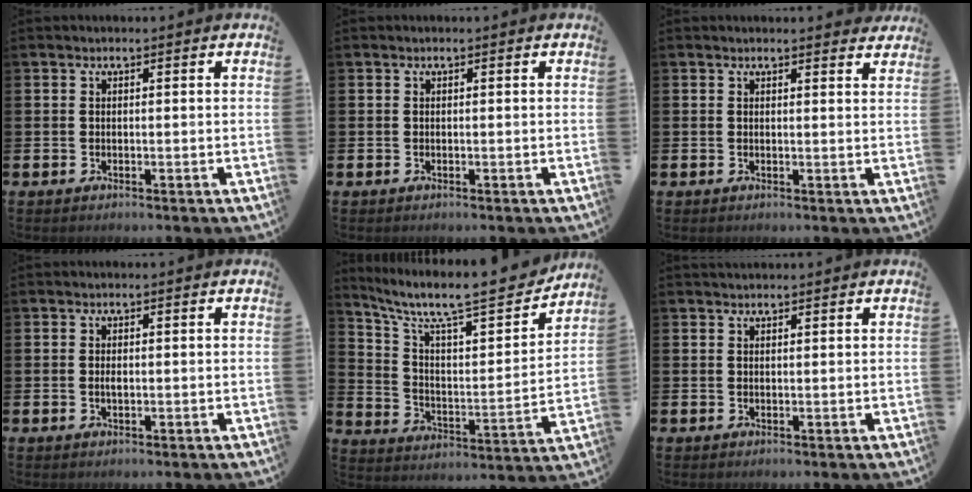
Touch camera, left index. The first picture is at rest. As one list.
[{"total": 0.0}, {"total": 1.5, "force": [1.5, 0.1, 0.0], "torque": [0.006, -0.008, 0.025]}, {"total": 0.9, "force": [0.0, 0.4, 0.8], "torque": [-0.020, 0.004, 0.000]}, {"total": 10.7, "force": [9.0, 2.2, 5.4], "torque": [-0.132, -0.064, 0.146]}, {"total": 1.0, "force": [0.9, 0.2, 0.1], "torque": [0.006, 0.000, 0.015]}]